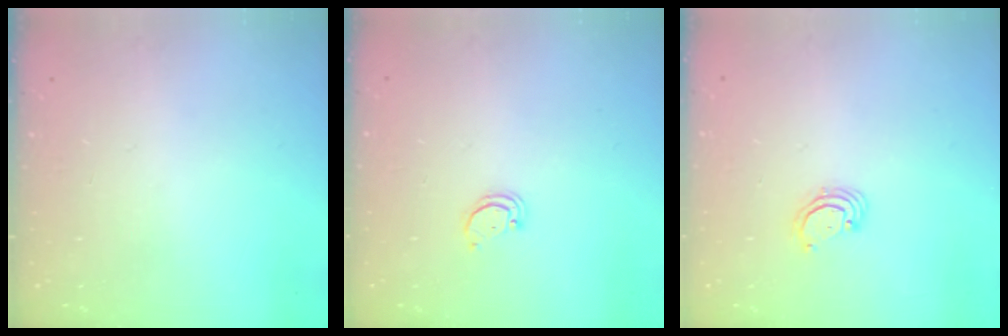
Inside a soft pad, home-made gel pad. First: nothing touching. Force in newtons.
{"total": 1.6, "press": 1.6, "slide": 0.1}
{"total": 2.5, "press": 2.5, "slide": 0.2}